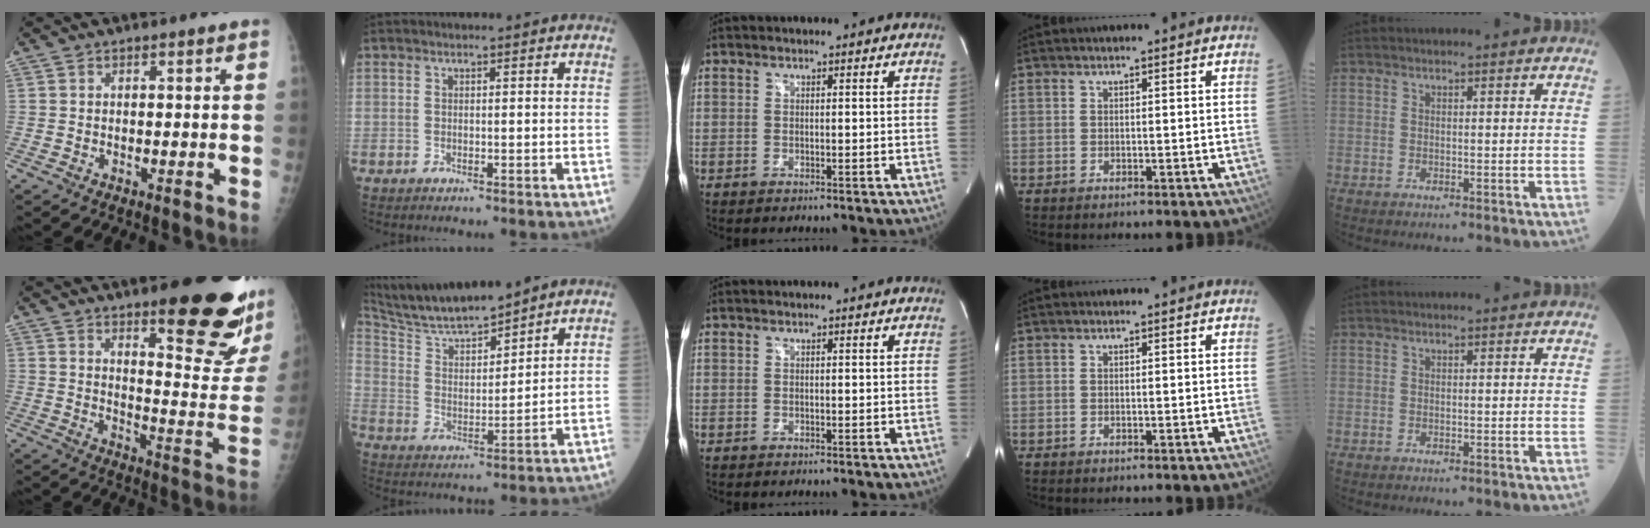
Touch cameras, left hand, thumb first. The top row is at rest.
{"thumb": {"total": 21.1, "force": [13.1, 5.4, 15.6], "torque": [-0.169, -0.098, 0.178]}, "index": {"total": 12.6, "force": [11.7, 0.8, 4.6], "torque": [-0.096, 0.013, 0.222]}}